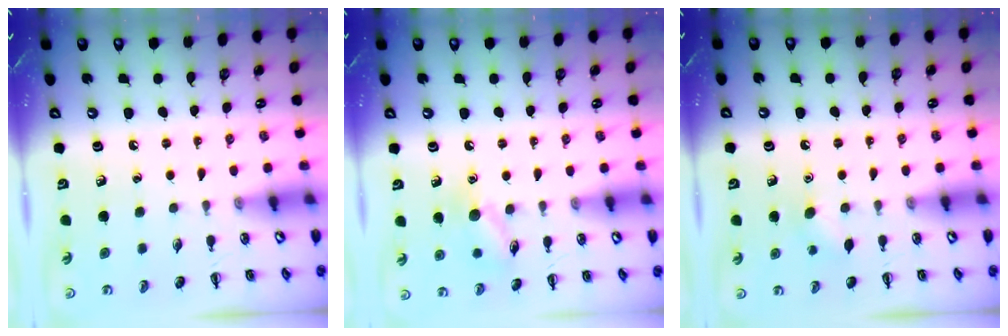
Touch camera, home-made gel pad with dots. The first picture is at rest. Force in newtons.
{"total": 9.5, "press": 9.5, "slide": 1.1}
{"total": 3.8, "press": 3.7, "slide": 0.8}